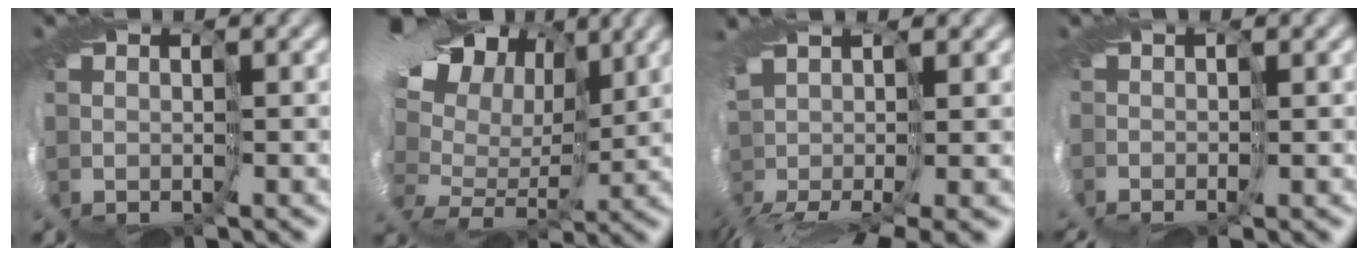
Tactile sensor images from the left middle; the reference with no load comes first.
{"total": 15.5, "force": [6.9, 10.0, 9.7], "torque": [-0.211, 0.059, 0.100]}
{"total": 10.4, "force": [-3.1, 4.0, 9.1], "torque": [-0.168, -0.039, -0.028]}
{"total": 3.0, "force": [-1.1, 0.5, 2.7], "torque": [-0.048, -0.001, -0.022]}